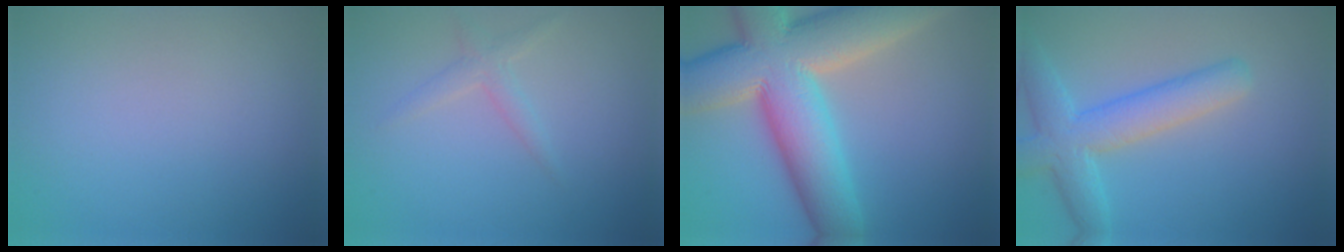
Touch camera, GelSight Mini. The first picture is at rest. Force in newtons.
{"total": 1.5, "press": 1.5, "slide": 0.1}
{"total": 14.3, "press": 14.2, "slide": 1.1}
{"total": 5.2, "press": 5.2, "slide": 0.2}